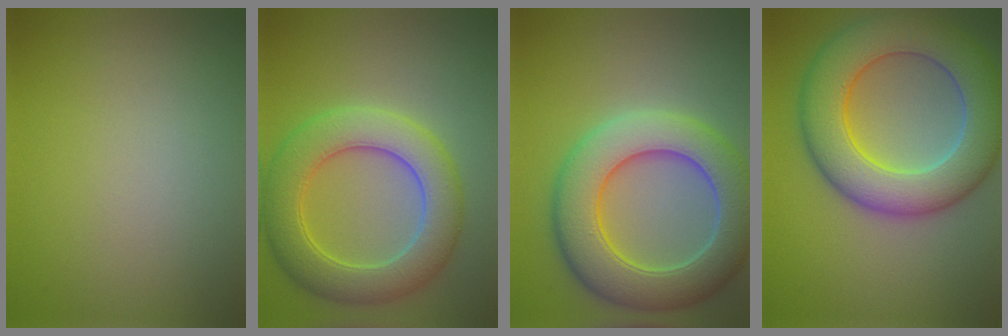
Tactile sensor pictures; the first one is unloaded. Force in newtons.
{"total": 7.2, "press": 7.1, "slide": 0.7}
{"total": 9.3, "press": 9.2, "slide": 0.7}
{"total": 10.0, "press": 10.0, "slide": 0.6}